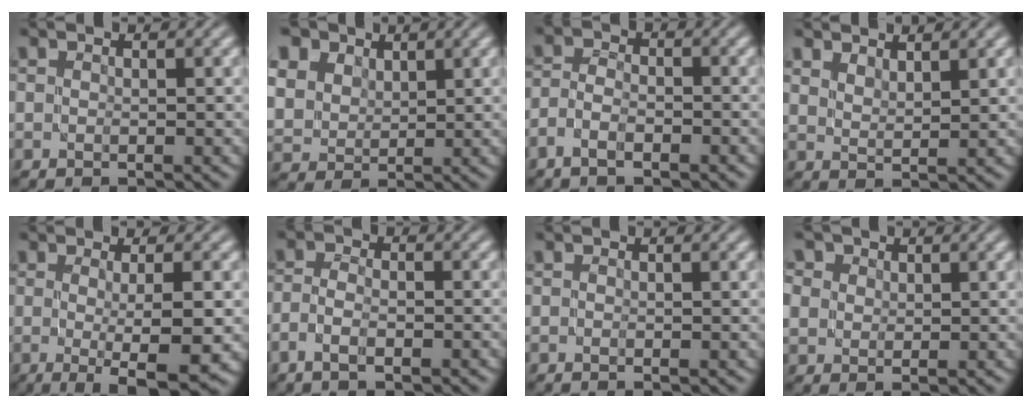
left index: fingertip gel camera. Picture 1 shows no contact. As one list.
[{"total": 11.3, "force": [6.3, 8.1, 4.7], "torque": [-0.155, 0.027, 0.113]}, {"total": 2.9, "force": [-1.8, 1.4, 1.8], "torque": [-0.026, 0.006, -0.042]}, {"total": 2.4, "force": [2.3, 0.4, 0.6], "torque": [-0.012, 0.002, 0.045]}, {"total": 6.3, "force": [-1.0, 1.1, 6.1], "torque": [-0.089, -0.013, -0.007]}, {"total": 2.8, "force": [-1.6, 1.2, 2.0], "torque": [-0.029, 0.006, -0.035]}, {"total": 0.0}, {"total": 5.2, "force": [2.3, 4.1, 2.3], "torque": [-0.054, 0.024, 0.021]}]